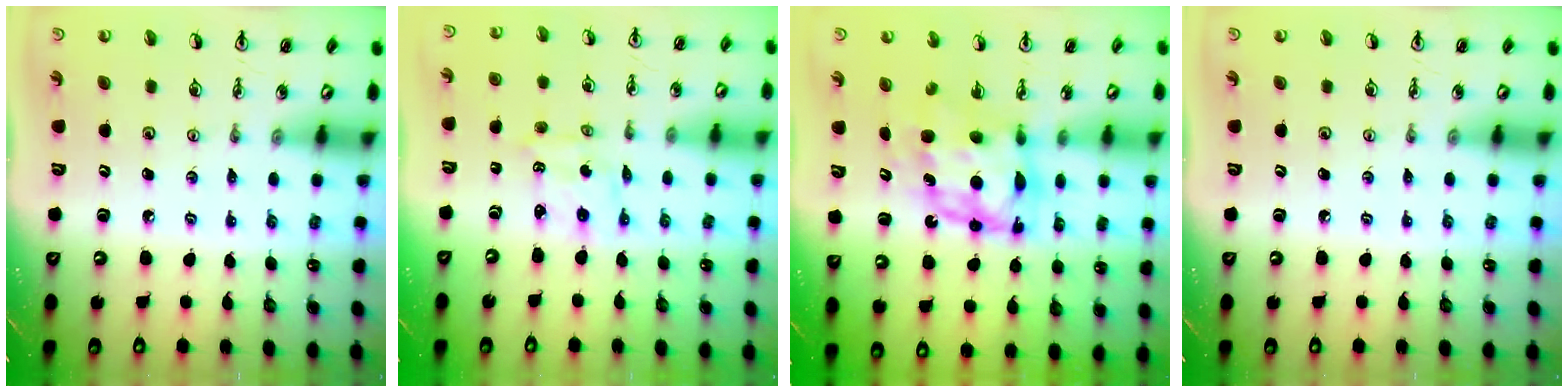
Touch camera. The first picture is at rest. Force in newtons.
{"total": 1.2, "press": 1.2, "slide": 0.1}
{"total": 8.5, "press": 8.5, "slide": 0.6}
{"total": 0.0}